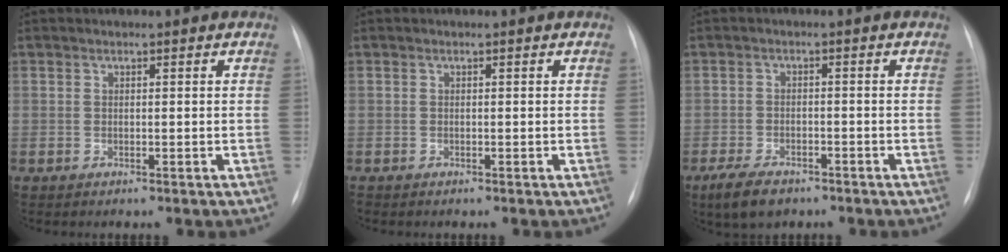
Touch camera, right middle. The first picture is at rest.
{"total": 0.0}
{"total": 5.6, "force": [-4.1, 2.5, 3.0], "torque": [-0.064, -0.008, -0.067]}